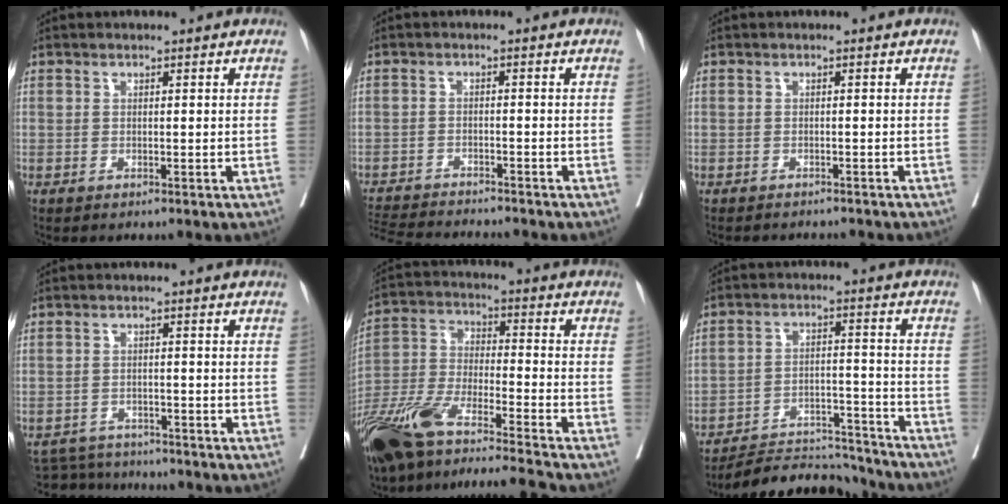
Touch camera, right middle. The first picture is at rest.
{"total": 9.9, "force": [-9.4, 0.5, 3.2], "torque": [-0.052, -0.007, -0.142]}
{"total": 4.5, "force": [-4.2, 0.8, 1.4], "torque": [-0.013, -0.004, -0.048]}
{"total": 4.9, "force": [-4.8, 0.8, -0.3], "torque": [0.004, 0.003, -0.077]}
{"total": 18.8, "force": [-15.6, 0.2, 10.5], "torque": [-0.236, -0.023, -0.291]}
{"total": 10.7, "force": [-10.6, 1.7, 0.0], "torque": [0.012, 0.034, -0.162]}